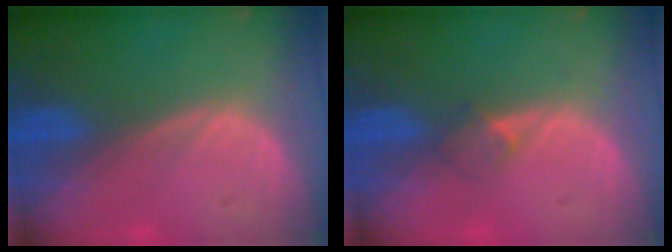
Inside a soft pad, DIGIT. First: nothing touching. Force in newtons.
{"total": 2.1, "press": 1.8, "slide": 1.0}